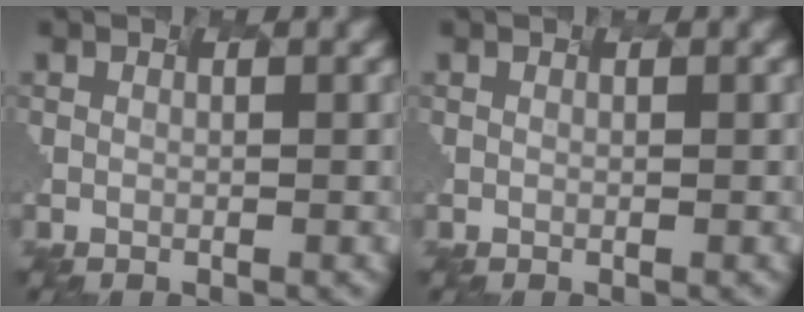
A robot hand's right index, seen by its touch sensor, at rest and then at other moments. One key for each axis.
{"total": 0.0}